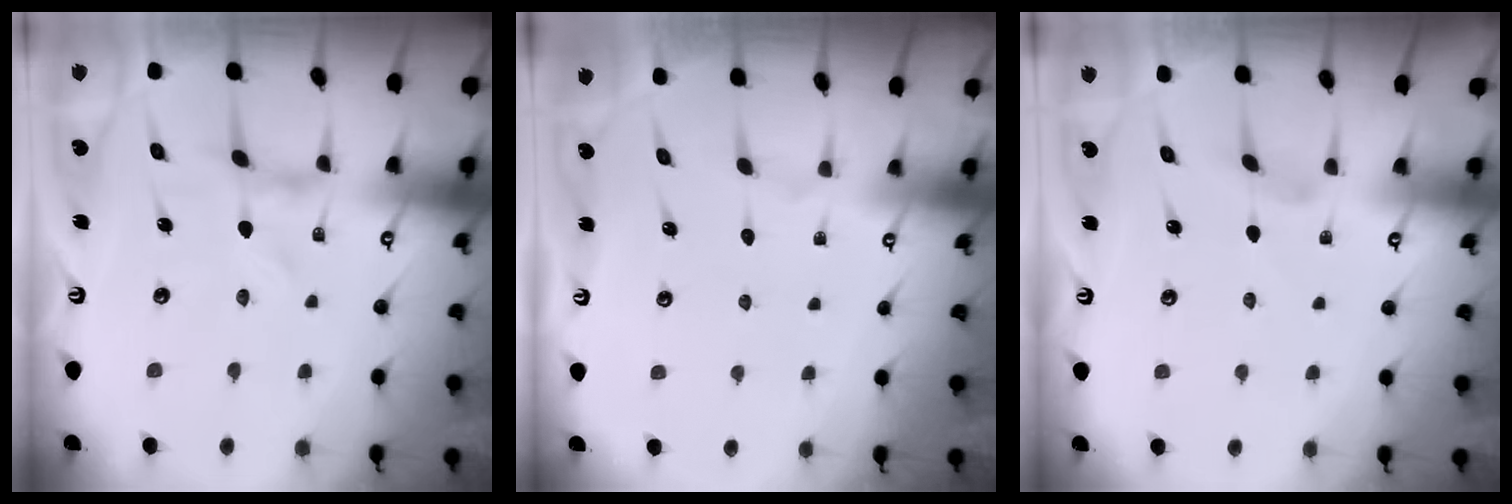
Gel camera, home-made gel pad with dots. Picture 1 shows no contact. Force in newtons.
{"total": 1.8, "press": 1.8, "slide": 0.1}
{"total": 0.0}